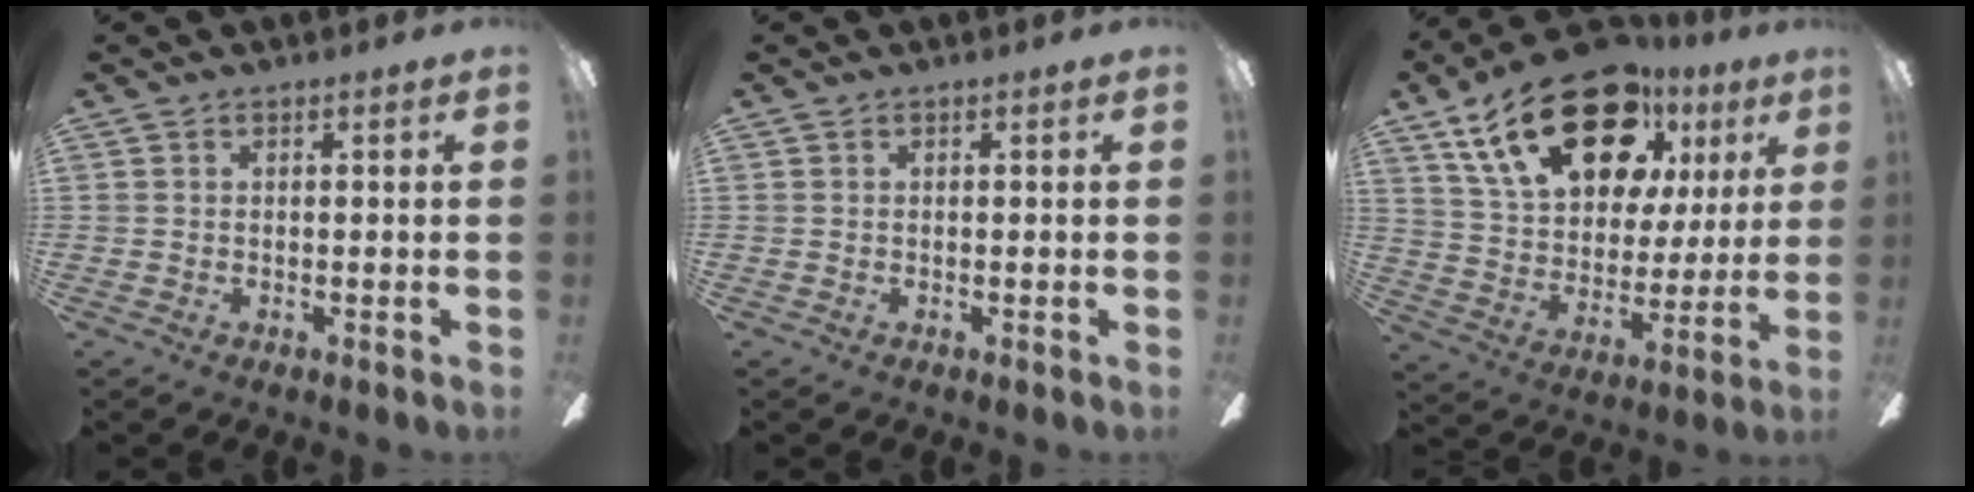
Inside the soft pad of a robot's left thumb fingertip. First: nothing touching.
{"total": 0.0}
{"total": 25.8, "force": [14.0, 14.0, 16.5], "torque": [-0.271, -0.061, 0.247]}